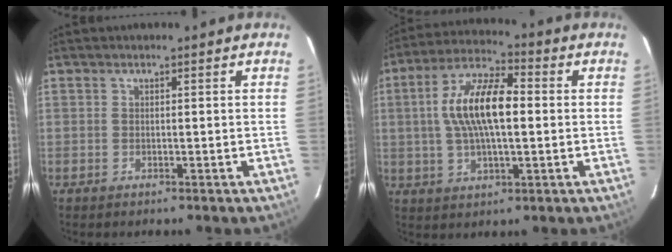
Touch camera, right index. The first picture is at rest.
{"total": 13.2, "force": [0.9, 5.0, 12.2], "torque": [-0.236, 0.018, 0.013]}